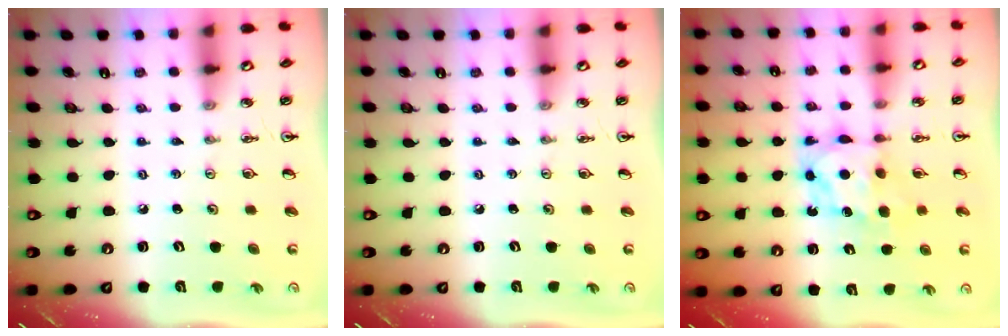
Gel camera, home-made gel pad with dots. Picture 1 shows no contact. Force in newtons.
{"total": 0.0}
{"total": 6.9, "press": 6.9, "slide": 0.2}